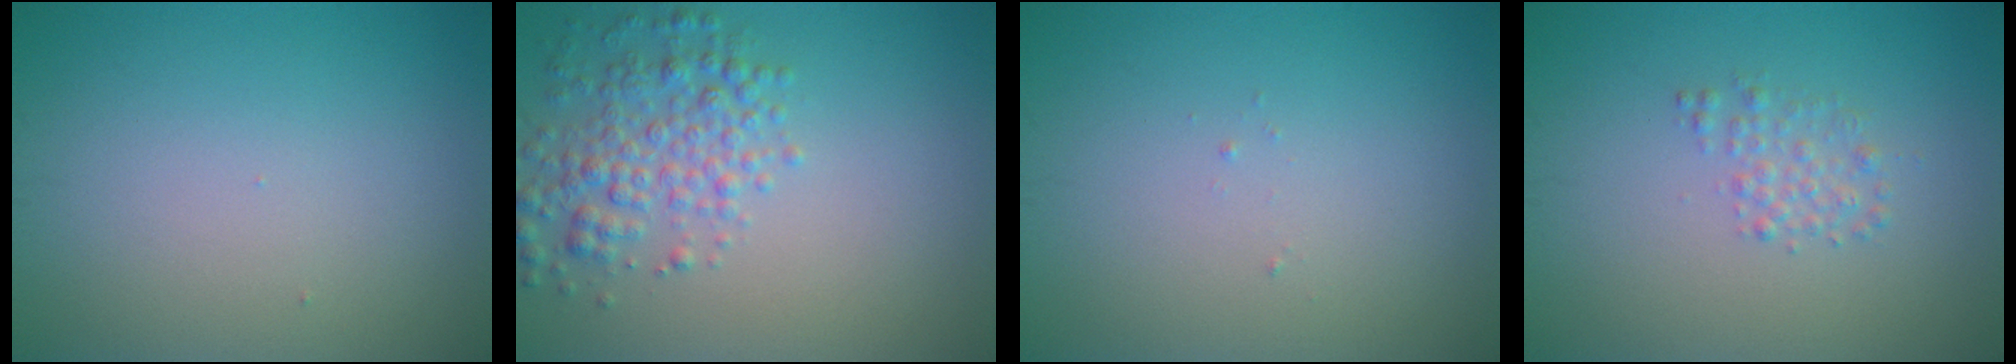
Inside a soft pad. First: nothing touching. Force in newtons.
{"total": 3.8, "press": 3.8, "slide": 0.1}
{"total": 0.0}
{"total": 1.5, "press": 1.5, "slide": 0.0}